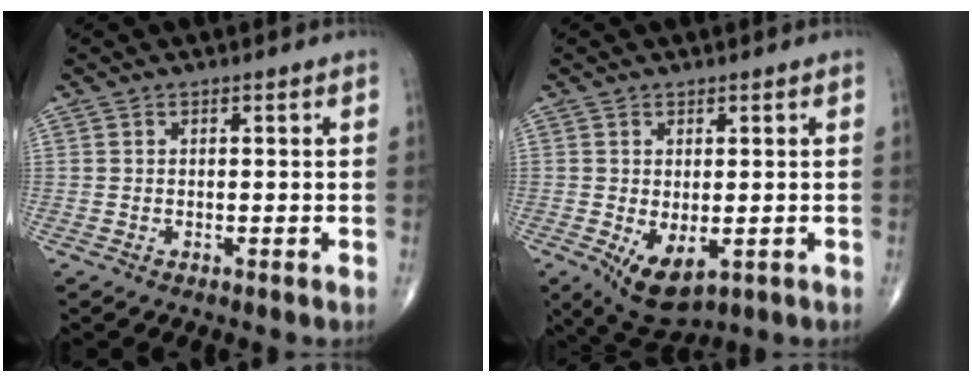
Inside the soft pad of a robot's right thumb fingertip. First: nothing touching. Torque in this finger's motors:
{"motor_torque": [-0.33, 0.64, 0.55, 0.16, 0.07]}